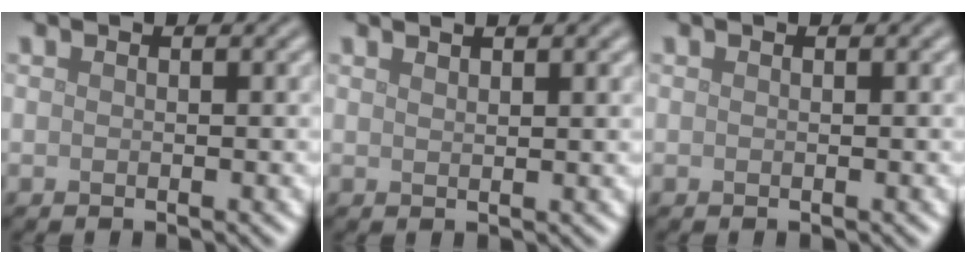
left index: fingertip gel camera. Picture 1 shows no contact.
{"total": 1.6, "force": [1.3, 0.4, 0.9], "torque": [-0.008, 0.006, 0.014]}
{"total": 0.0}